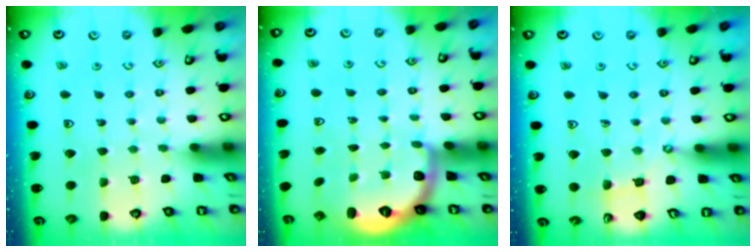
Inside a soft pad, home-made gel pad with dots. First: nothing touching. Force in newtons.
{"total": 2.7, "press": 1.6, "slide": 2.2}
{"total": 5.0, "press": 5.0, "slide": 0.6}